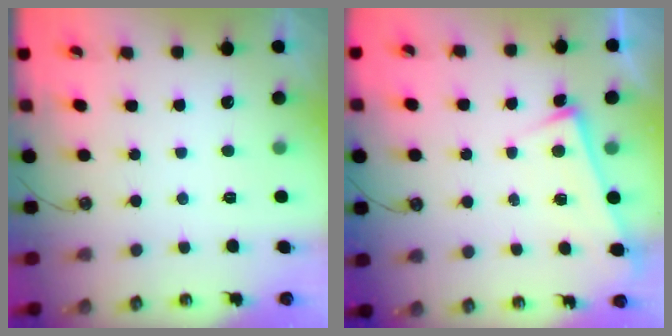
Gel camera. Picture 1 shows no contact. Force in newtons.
{"total": 2.8, "press": 2.8, "slide": 0.5}